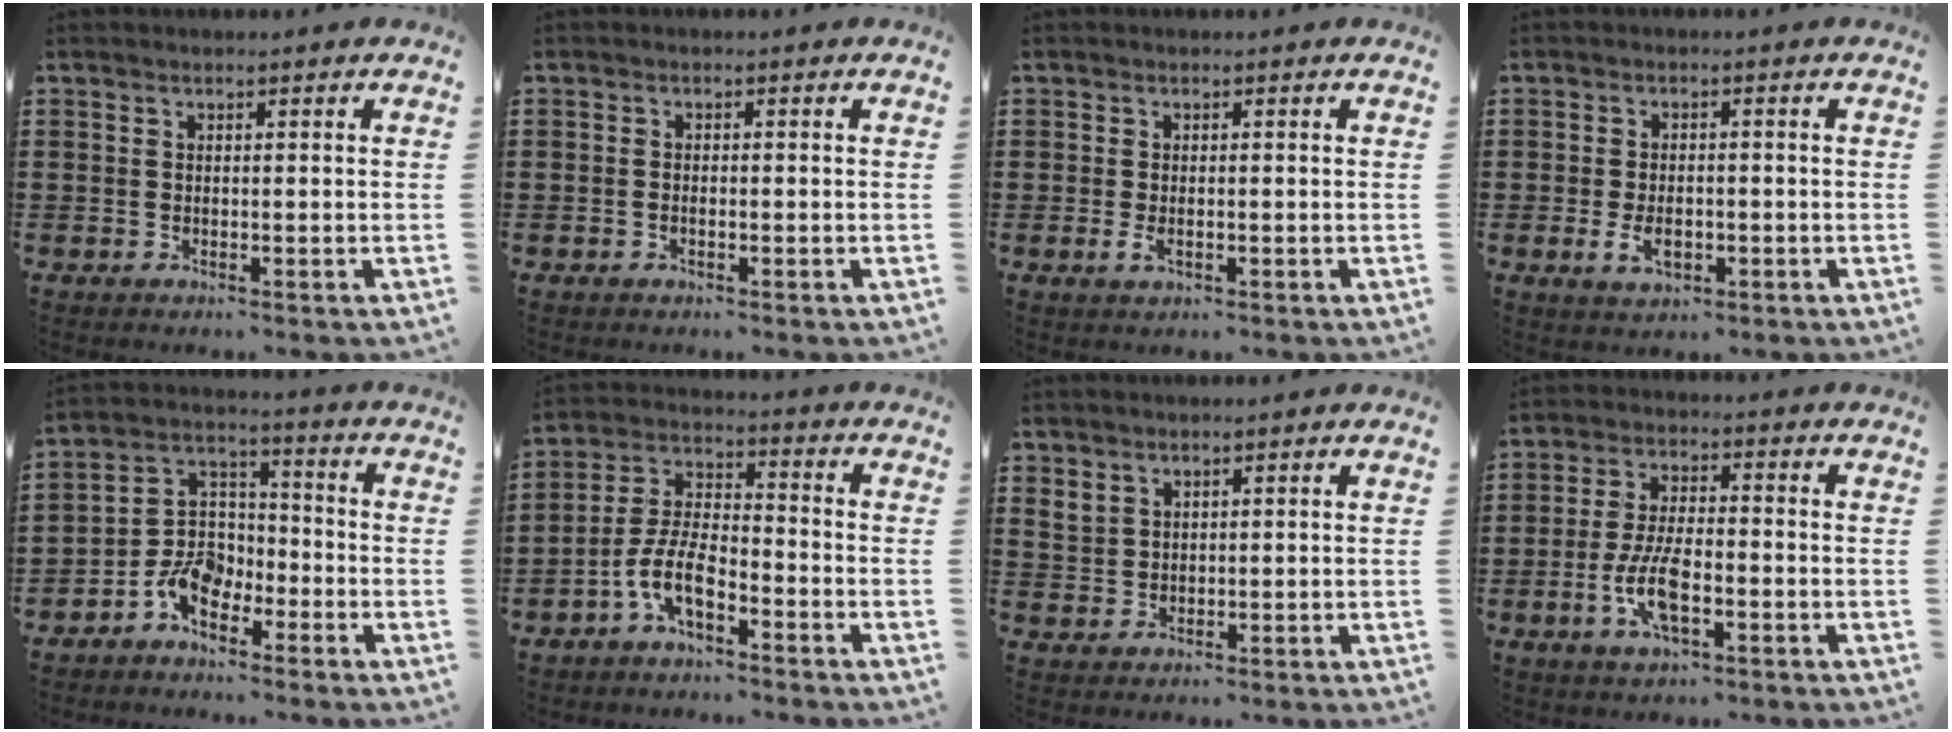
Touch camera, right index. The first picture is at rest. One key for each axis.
{"total": 0.7, "fx": -0.5, "fy": 0.2, "fz": 0.5, "tx": -0.011, "ty": -0.005, "tz": -0.008}
{"total": 1.2, "fx": -0.2, "fy": 0.6, "fz": 1.0, "tx": -0.020, "ty": 0.000, "tz": -0.004}
{"total": 3.5, "fx": -0.9, "fy": 2.1, "fz": 2.7, "tx": -0.056, "ty": 0.001, "tz": -0.017}
{"total": 7.2, "fx": -4.8, "fy": 4.4, "fz": 3.2, "tx": -0.085, "ty": 0.014, "tz": -0.099}
{"total": 7.1, "fx": -4.1, "fy": 2.4, "fz": 5.3, "tx": -0.132, "ty": -0.006, "tz": -0.083}
{"total": 2.2, "fx": 1.9, "fy": 1.1, "fz": 0.3, "tx": -0.012, "ty": 0.001, "tz": 0.039}
{"total": 7.8, "fx": -2.7, "fy": 2.9, "fz": 6.7, "tx": -0.150, "ty": -0.008, "tz": -0.054}